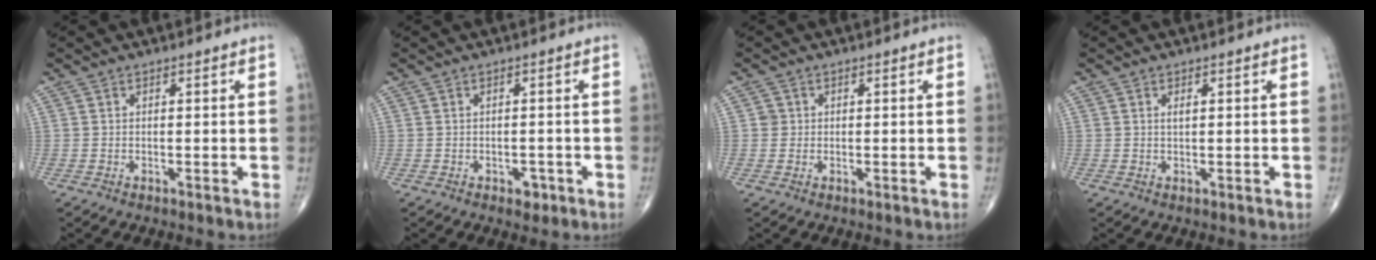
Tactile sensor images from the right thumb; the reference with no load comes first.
{"total": 2.1, "force": [-1.1, 1.3, 1.1], "torque": [-0.007, 0.004, -0.011]}
{"total": 1.4, "force": [0.1, 1.4, 0.2], "torque": [0.007, 0.004, 0.000]}
{"total": 1.0, "force": [0.3, 0.4, 0.9], "torque": [-0.016, 0.001, 0.006]}